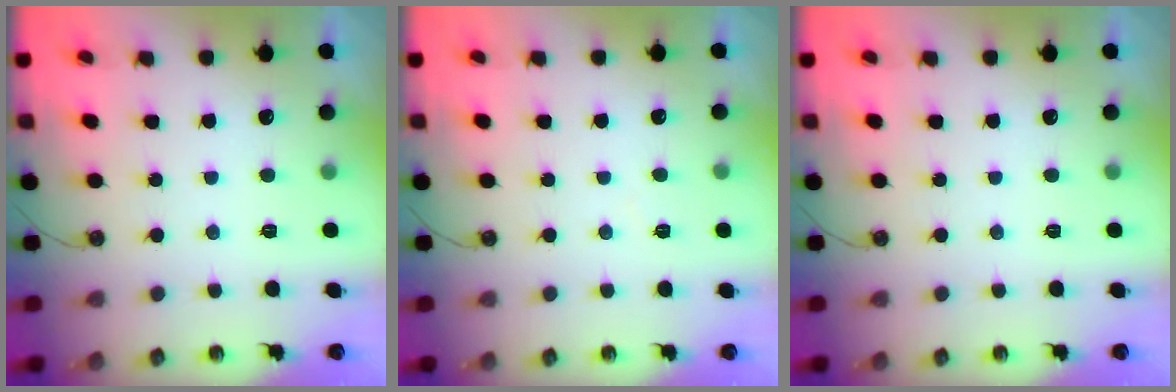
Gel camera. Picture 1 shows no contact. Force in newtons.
{"total": 3.4, "press": 3.4, "slide": 0.5}
{"total": 0.0}